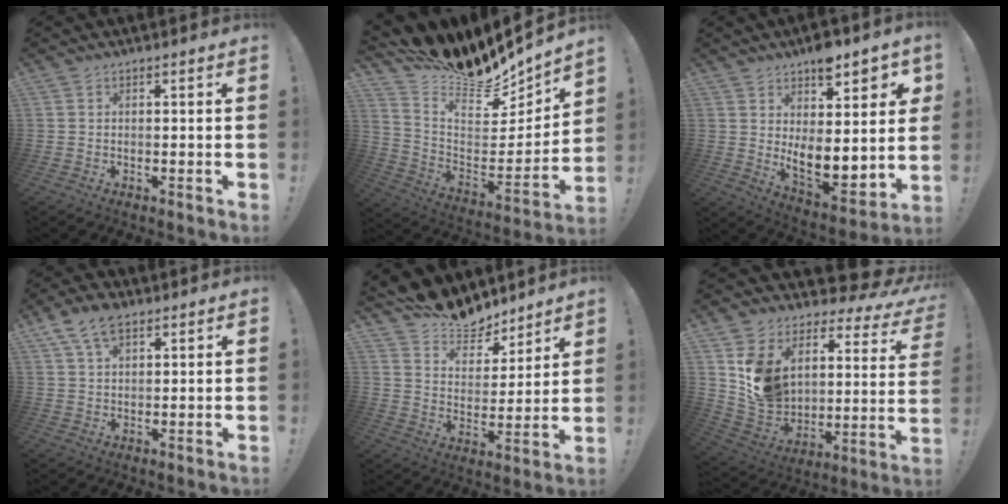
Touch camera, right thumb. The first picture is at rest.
{"total": 11.1, "force": [11.0, 1.5, 1.2], "torque": [-0.024, -0.124, 0.186]}
{"total": 14.5, "force": [4.1, 8.2, 11.2], "torque": [-0.139, -0.036, 0.074]}
{"total": 8.3, "force": [4.9, 4.5, 5.0], "torque": [-0.084, -0.010, 0.094]}
{"total": 11.7, "force": [10.4, 4.9, 1.9], "torque": [-0.042, -0.092, 0.195]}
{"total": 11.3, "force": [4.4, 8.2, 6.5], "torque": [-0.105, -0.051, 0.078]}